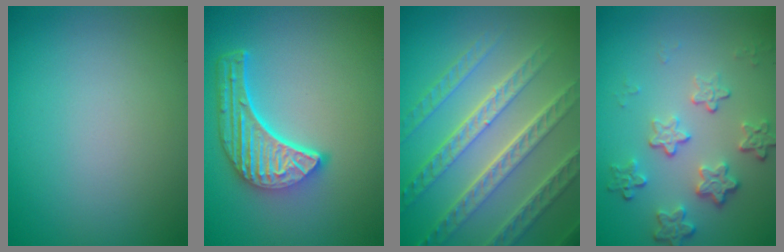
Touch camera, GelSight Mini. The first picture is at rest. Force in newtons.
{"total": 5.7, "press": 4.3, "slide": 3.8}
{"total": 7.9, "press": 5.7, "slide": 5.5}
{"total": 4.4, "press": 3.1, "slide": 3.1}